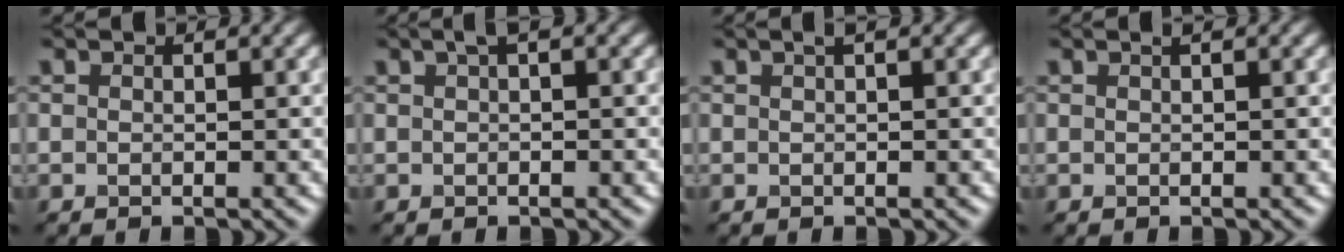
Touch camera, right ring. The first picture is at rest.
{"total": 1.2, "force": [0.5, 0.2, 1.1], "torque": [-0.020, 0.009, 0.009]}
{"total": 0.9, "force": [0.4, 0.2, 0.7], "torque": [-0.013, 0.009, 0.007]}
{"total": 0.5, "force": [0.3, 0.1, 0.4], "torque": [-0.006, 0.005, 0.004]}